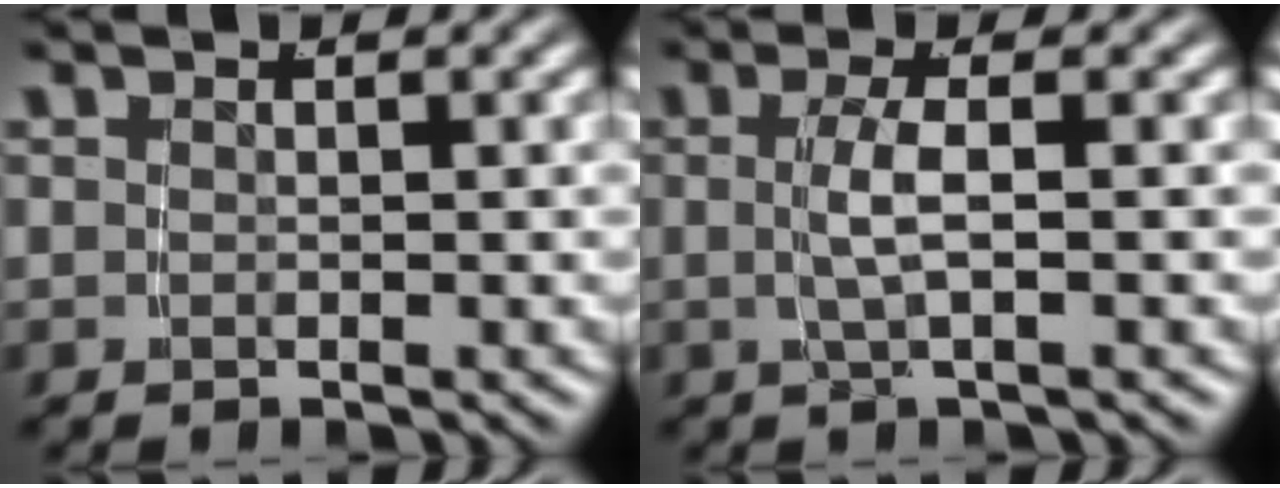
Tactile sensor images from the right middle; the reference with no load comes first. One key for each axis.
{"total": 2.4, "fx": 0.0, "fy": -0.3, "fz": 2.4, "tx": -0.048, "ty": 0.001, "tz": 0.004}